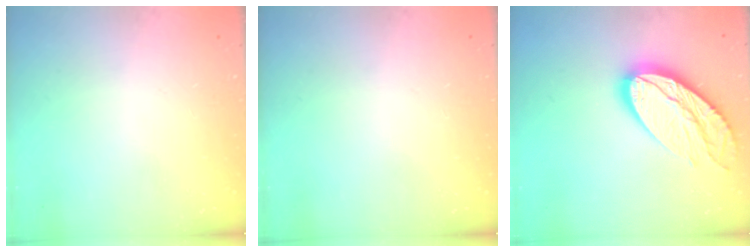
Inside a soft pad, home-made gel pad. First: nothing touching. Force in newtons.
{"total": 0.0}
{"total": 18.2, "press": 18.1, "slide": 1.7}